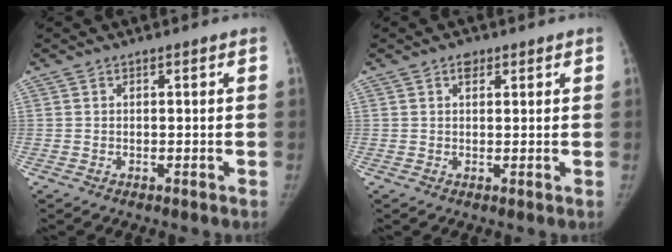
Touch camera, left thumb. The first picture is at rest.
{"total": 2.1, "force": [1.3, 1.4, 0.8], "torque": [0.004, -0.006, 0.018]}